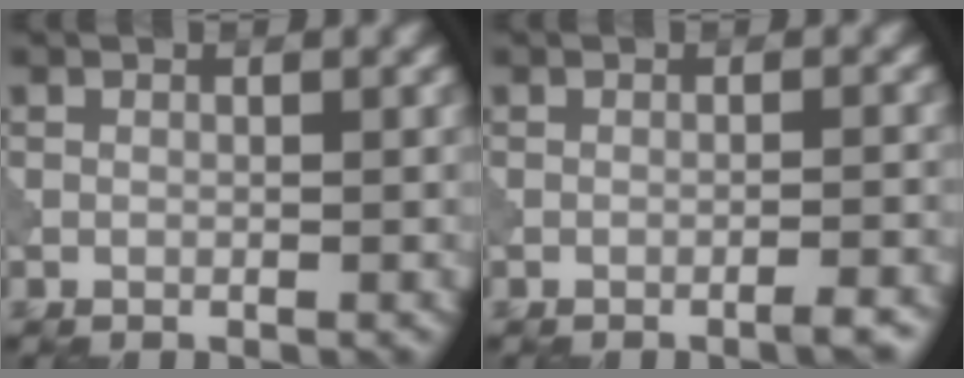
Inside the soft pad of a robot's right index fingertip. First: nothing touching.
{"total": 2.0, "force": [-1.4, 0.3, 1.5], "torque": [-0.015, 0.006, -0.027]}